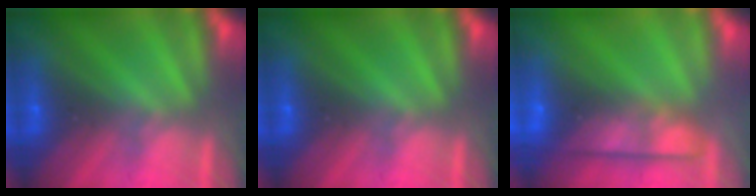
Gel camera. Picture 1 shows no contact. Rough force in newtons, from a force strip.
{"total": 0.0}
{"total": 7.2}